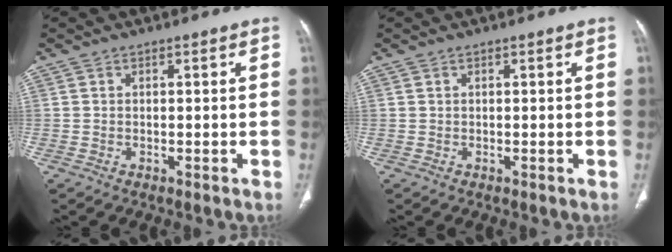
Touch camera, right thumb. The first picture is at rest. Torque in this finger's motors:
{"motor_torque": [0.00, 0.00, 0.00, 0.04, 0.01]}